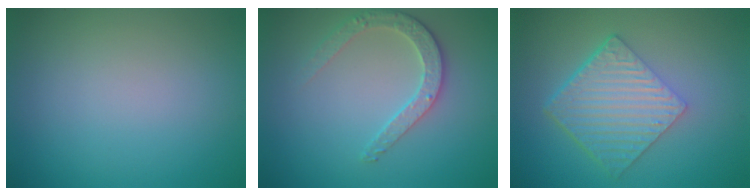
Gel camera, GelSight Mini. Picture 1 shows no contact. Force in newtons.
{"total": 2.7, "press": 2.6, "slide": 0.7}
{"total": 6.3, "press": 4.3, "slide": 4.6}